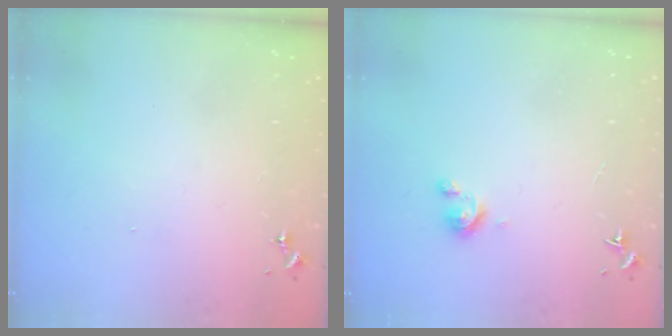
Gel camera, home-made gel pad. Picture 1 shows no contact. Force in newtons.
{"total": 2.9, "press": 2.9, "slide": 0.3}